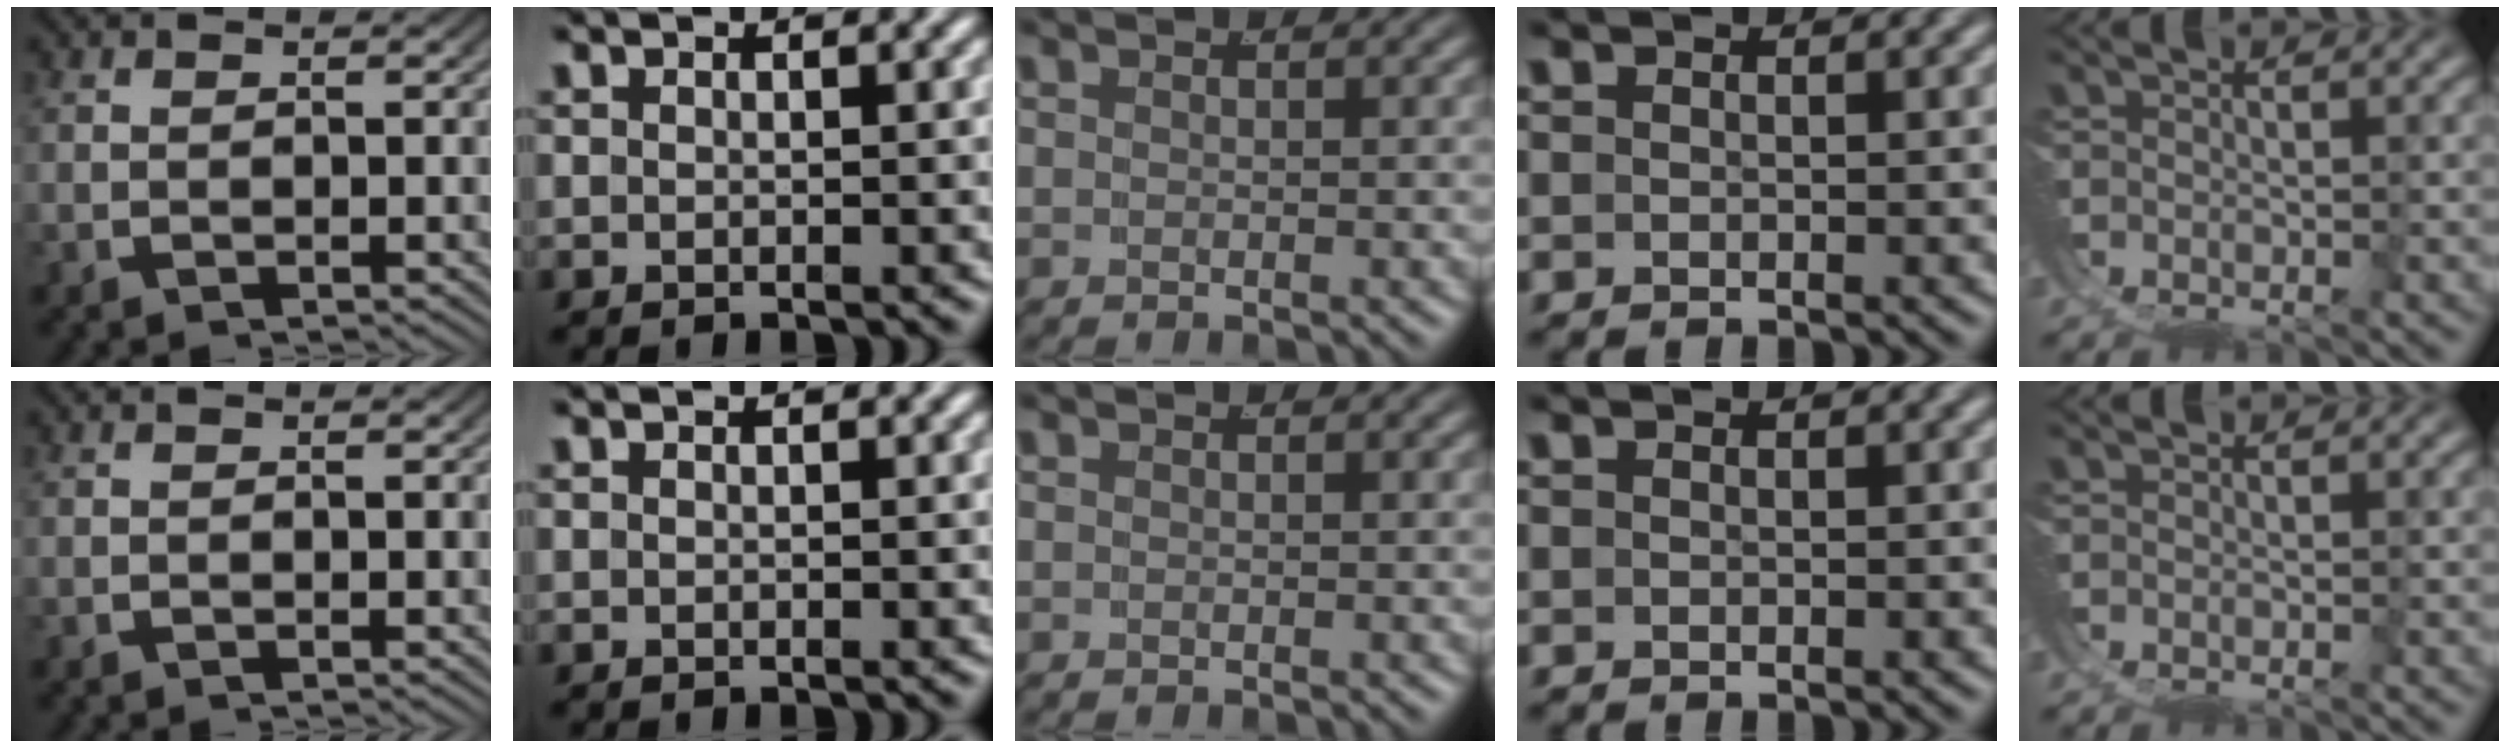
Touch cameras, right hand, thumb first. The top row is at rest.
{}